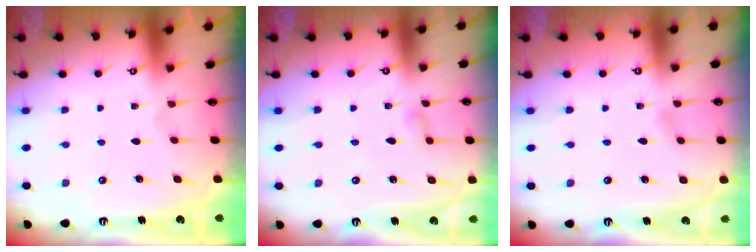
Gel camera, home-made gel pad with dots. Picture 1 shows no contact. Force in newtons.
{"total": 4.2, "press": 4.2, "slide": 0.4}
{"total": 2.3, "press": 2.3, "slide": 0.3}